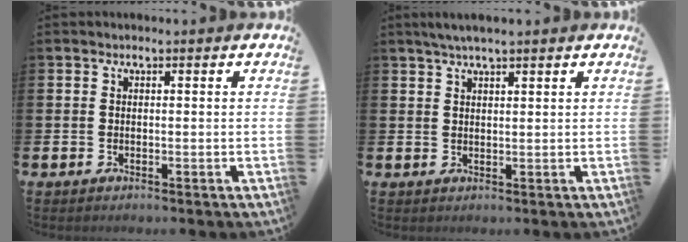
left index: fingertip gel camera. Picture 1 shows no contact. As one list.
[{"total": 2.8, "force": [2.2, 0.4, 1.7], "torque": [-0.035, 0.002, 0.039]}]